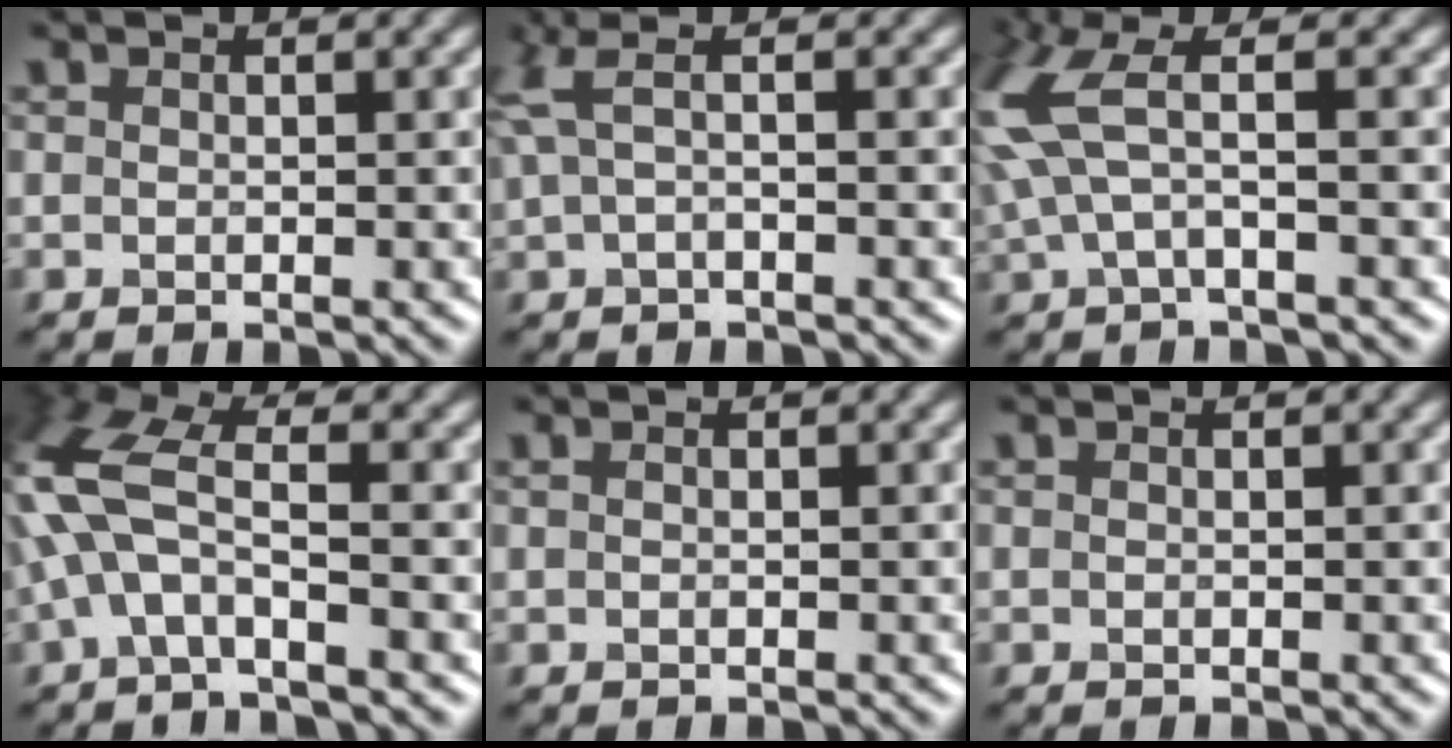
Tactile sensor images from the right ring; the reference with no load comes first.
{"total": 2.8, "force": [0.8, 0.7, 2.6], "torque": [-0.061, 0.007, 0.013]}
{"total": 4.9, "force": [1.2, 1.6, 4.5], "torque": [-0.121, 0.005, 0.021]}
{"total": 6.4, "force": [-1.1, 2.6, 5.8], "torque": [-0.138, 0.018, -0.038]}
{"total": 0.0}
{"total": 0.0}